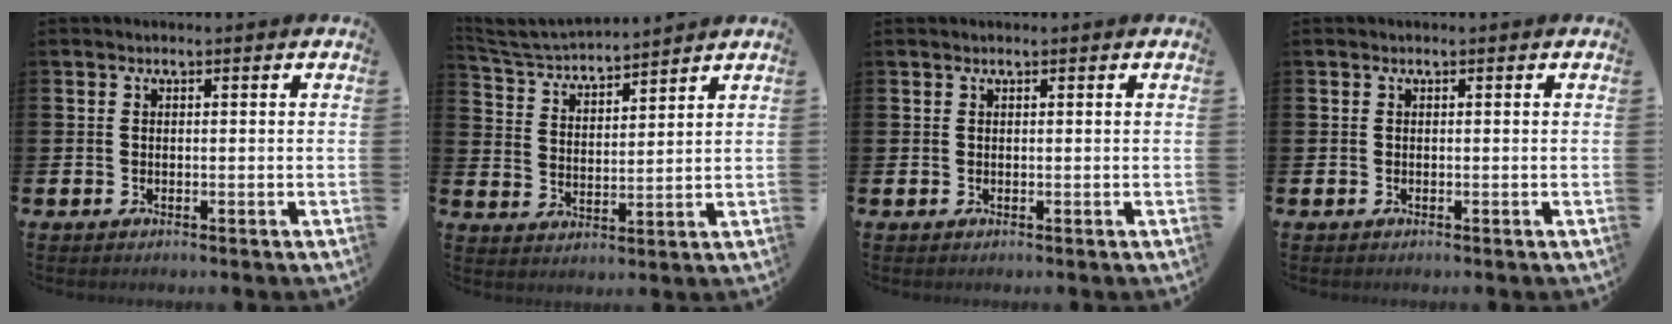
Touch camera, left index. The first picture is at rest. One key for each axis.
{"total": 4.4, "fx": 4.4, "fy": 0.4, "fz": 0.4, "tx": -0.033, "ty": -0.035, "tz": 0.074}
{"total": 0.0}
{"total": 0.0}